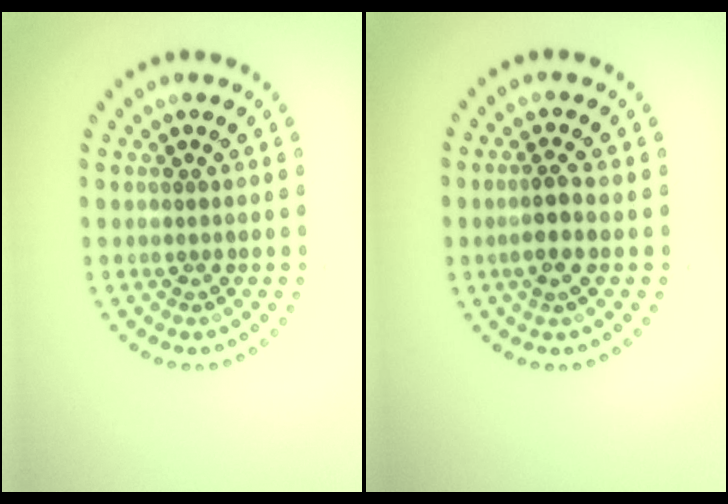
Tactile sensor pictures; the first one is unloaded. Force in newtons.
{"total": 2.5, "press": 2.2, "slide": 1.1}